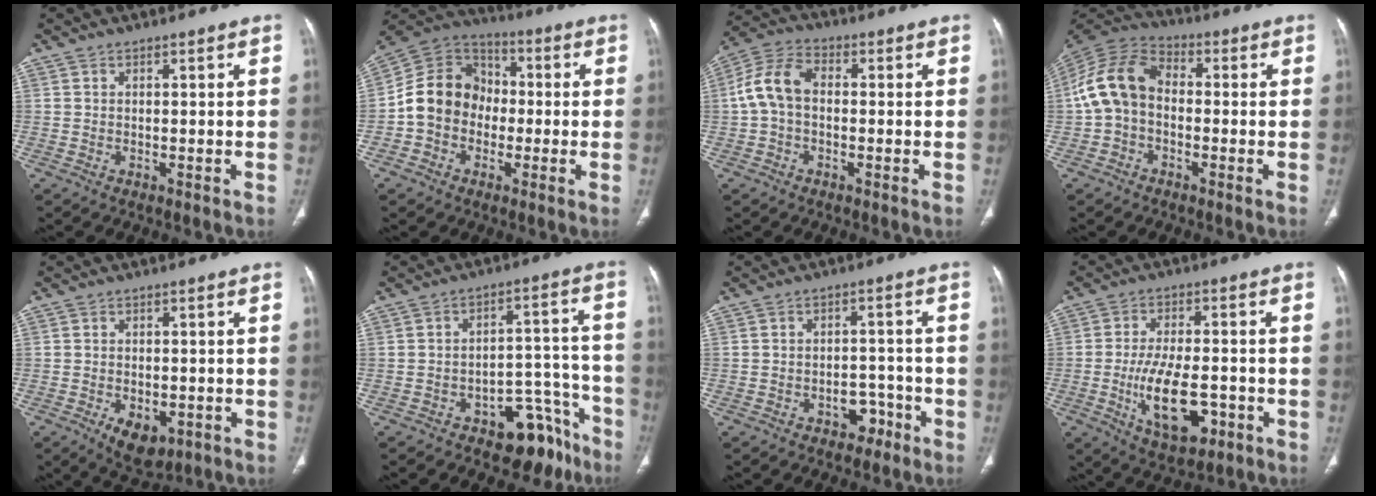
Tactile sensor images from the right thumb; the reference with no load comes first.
{"total": 12.6, "force": [-1.8, 10.7, 6.5], "torque": [-0.093, 0.037, -0.044]}
{"total": 8.4, "force": [-0.2, 5.5, 6.3], "torque": [-0.125, 0.027, -0.013]}
{"total": 11.5, "force": [-0.8, 8.3, 7.9], "torque": [-0.152, 0.035, -0.029]}
{"total": 6.6, "force": [-2.7, 3.8, 4.6], "torque": [-0.061, 0.002, -0.028]}
{"total": 11.9, "force": [-8.1, 6.4, 6.0], "torque": [-0.027, 0.092, -0.111]}
{"total": 5.4, "force": [-3.3, 3.7, 2.1], "torque": [-0.001, 0.040, -0.040]}
{"total": 12.6, "force": [-3.9, 5.9, 10.4], "torque": [-0.172, 0.007, -0.054]}